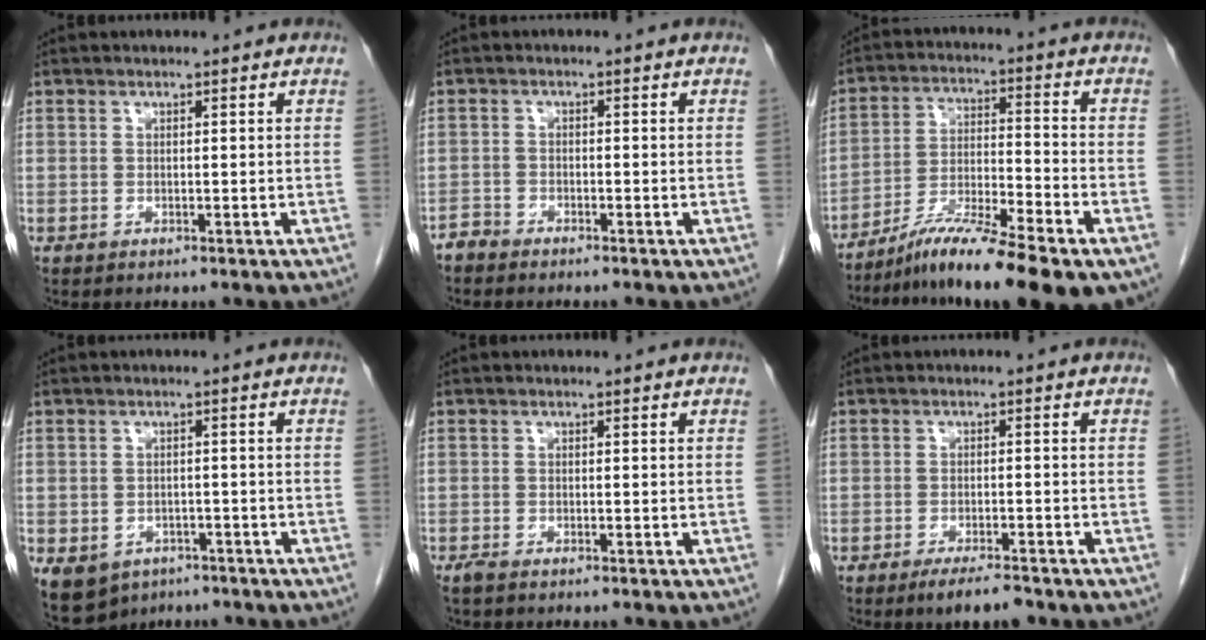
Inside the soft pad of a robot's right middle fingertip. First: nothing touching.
{"total": 1.5, "force": [-1.5, 0.3, -0.2], "torque": [0.010, -0.001, -0.029]}
{"total": 14.1, "force": [-10.0, 1.1, 9.9], "torque": [-0.169, -0.014, -0.171]}
{"total": 9.6, "force": [-5.2, 7.4, 3.1], "torque": [-0.082, -0.001, -0.065]}
{"total": 1.3, "force": [-1.1, 0.3, 0.6], "torque": [-0.019, -0.005, -0.019]}
{"total": 4.2, "force": [-3.2, 0.7, 2.7], "torque": [-0.046, -0.005, -0.051]}